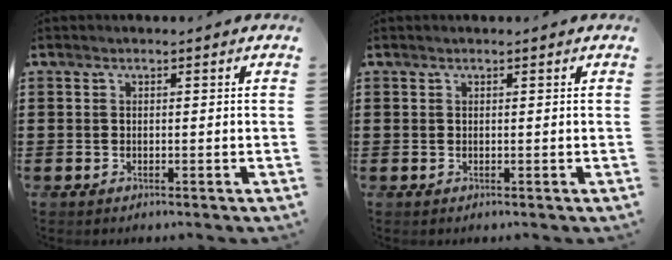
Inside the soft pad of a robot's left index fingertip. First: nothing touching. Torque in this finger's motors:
{"motor_torque": [1.88, -0.25, -0.04, 0.01]}